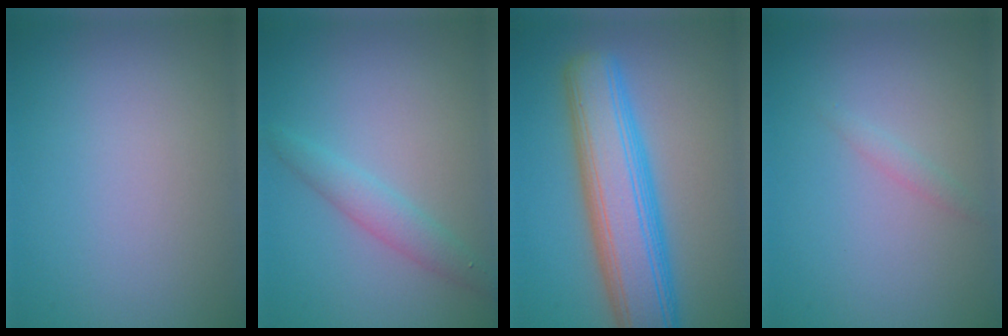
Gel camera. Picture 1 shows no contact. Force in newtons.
{"total": 2.2, "press": 2.2, "slide": 0.1}
{"total": 9.0, "press": 9.0, "slide": 0.5}
{"total": 0.8, "press": 0.8, "slide": 0.0}